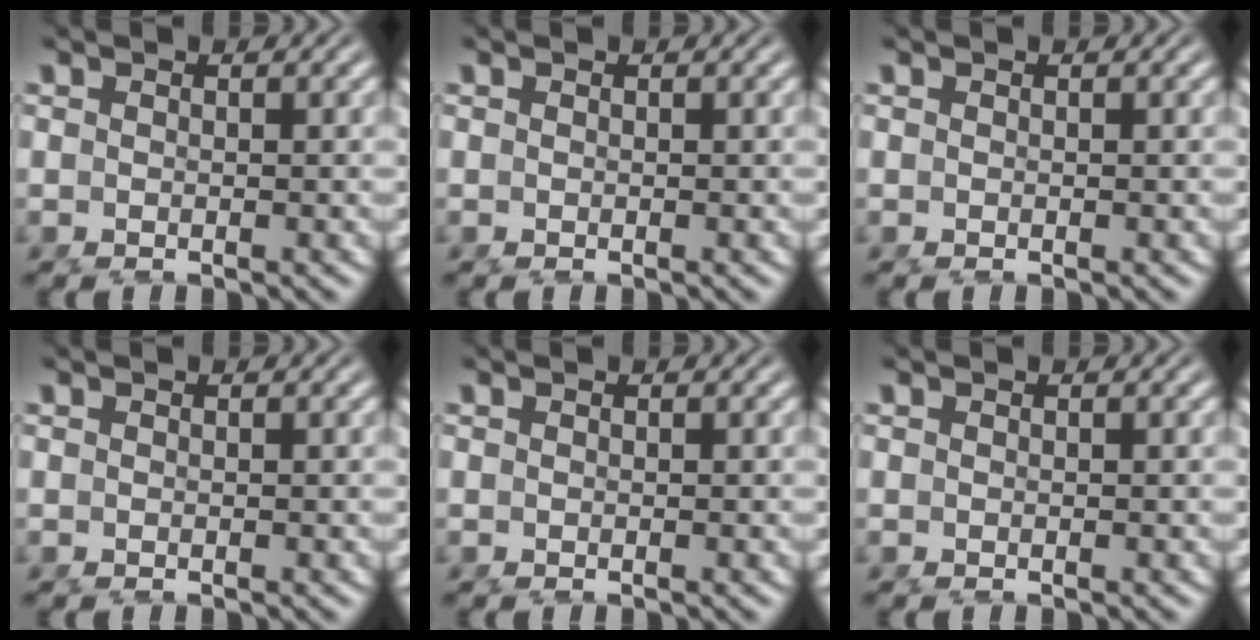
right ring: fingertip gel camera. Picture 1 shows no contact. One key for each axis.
{"total": 0.0}
{"total": 0.0}
{"total": 0.0}
{"total": 0.0}
{"total": 0.0}